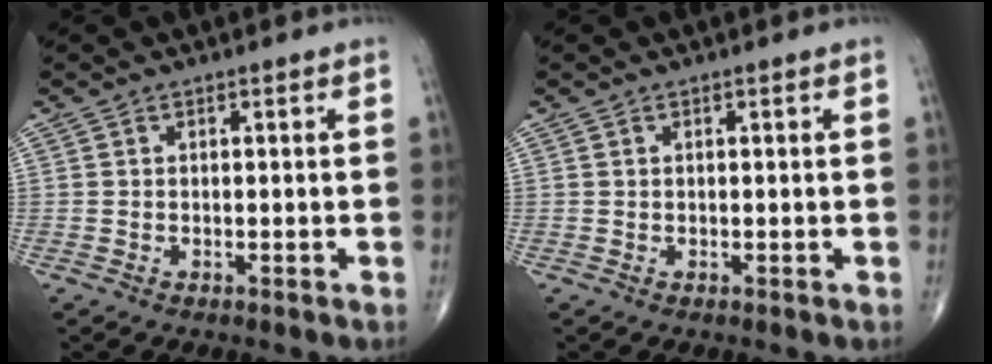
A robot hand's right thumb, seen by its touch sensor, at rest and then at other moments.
{"total": 0.0}